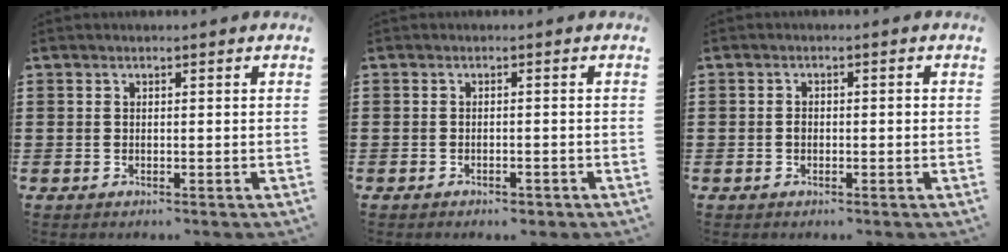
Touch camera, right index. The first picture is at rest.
{"total": 1.1, "force": [-1.0, 0.3, 0.3], "torque": [-0.010, -0.001, -0.020]}
{"total": 1.1, "force": [-0.2, 0.6, 0.9], "torque": [-0.020, 0.001, -0.005]}